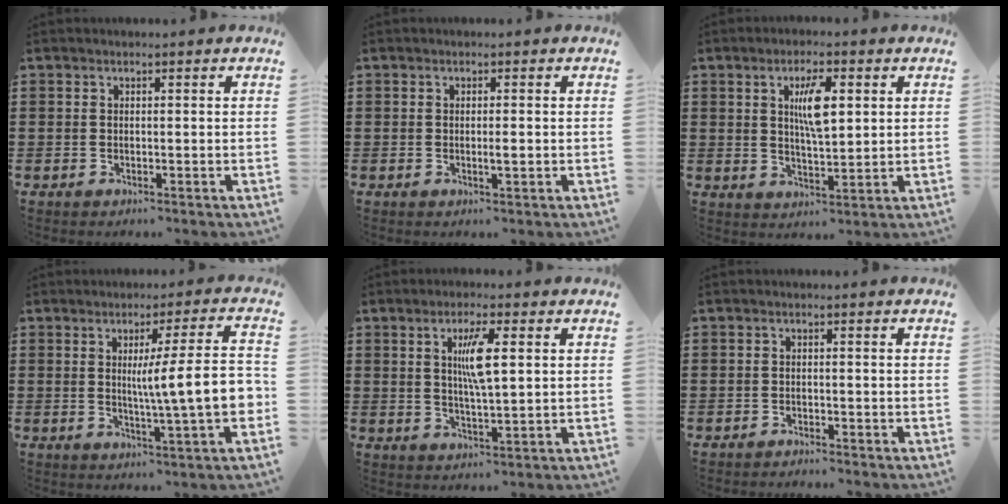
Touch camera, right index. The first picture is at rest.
{"total": 1.5, "force": [-0.2, 0.1, 1.5], "torque": [-0.026, -0.005, -0.004]}
{"total": 6.3, "force": [1.7, 2.0, 5.7], "torque": [-0.102, 0.001, 0.024]}
{"total": 9.9, "force": [-0.3, 0.3, 9.9], "torque": [-0.149, -0.016, -0.014]}
{"total": 5.7, "force": [1.4, 1.1, 5.4], "torque": [-0.101, 0.003, 0.018]}
{"total": 1.2, "force": [-1.2, 0.1, -0.1], "torque": [-0.002, 0.003, -0.027]}